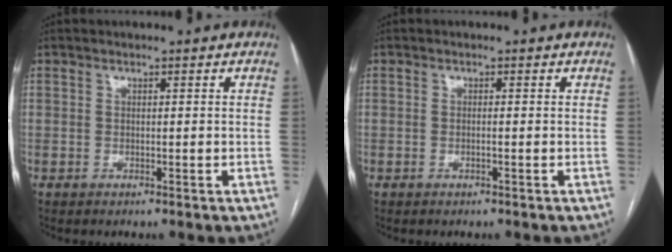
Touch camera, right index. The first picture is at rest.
{"total": 0.0}